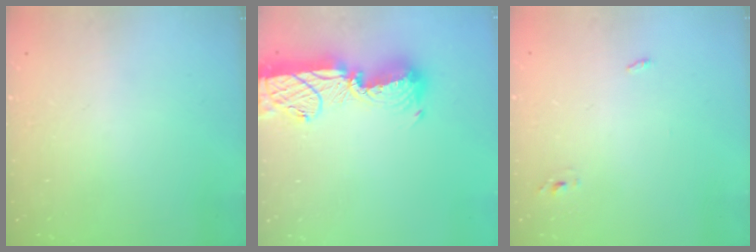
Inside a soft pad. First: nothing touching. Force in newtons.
{"total": 17.8, "press": 17.8, "slide": 1.2}
{"total": 2.7, "press": 2.6, "slide": 0.8}